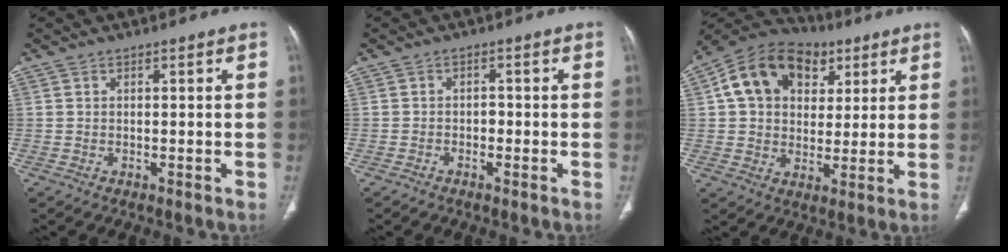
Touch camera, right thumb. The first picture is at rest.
{"total": 1.2, "force": [-0.5, 0.8, 0.7], "torque": [0.001, 0.008, -0.012]}
{"total": 17.1, "force": [6.1, 12.5, 10.0], "torque": [-0.147, 0.009, 0.094]}